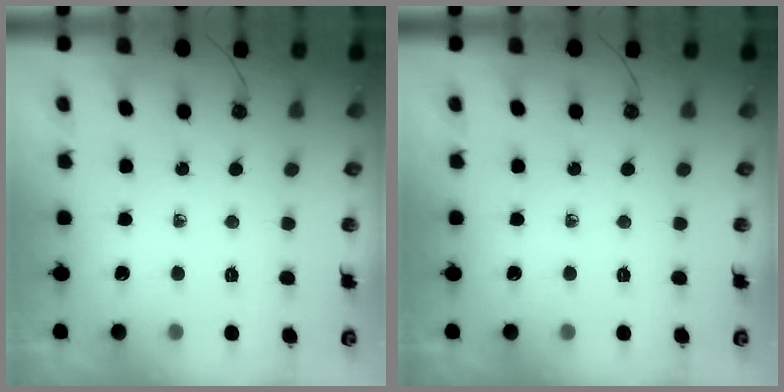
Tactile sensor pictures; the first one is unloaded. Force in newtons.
{"total": 0.0}